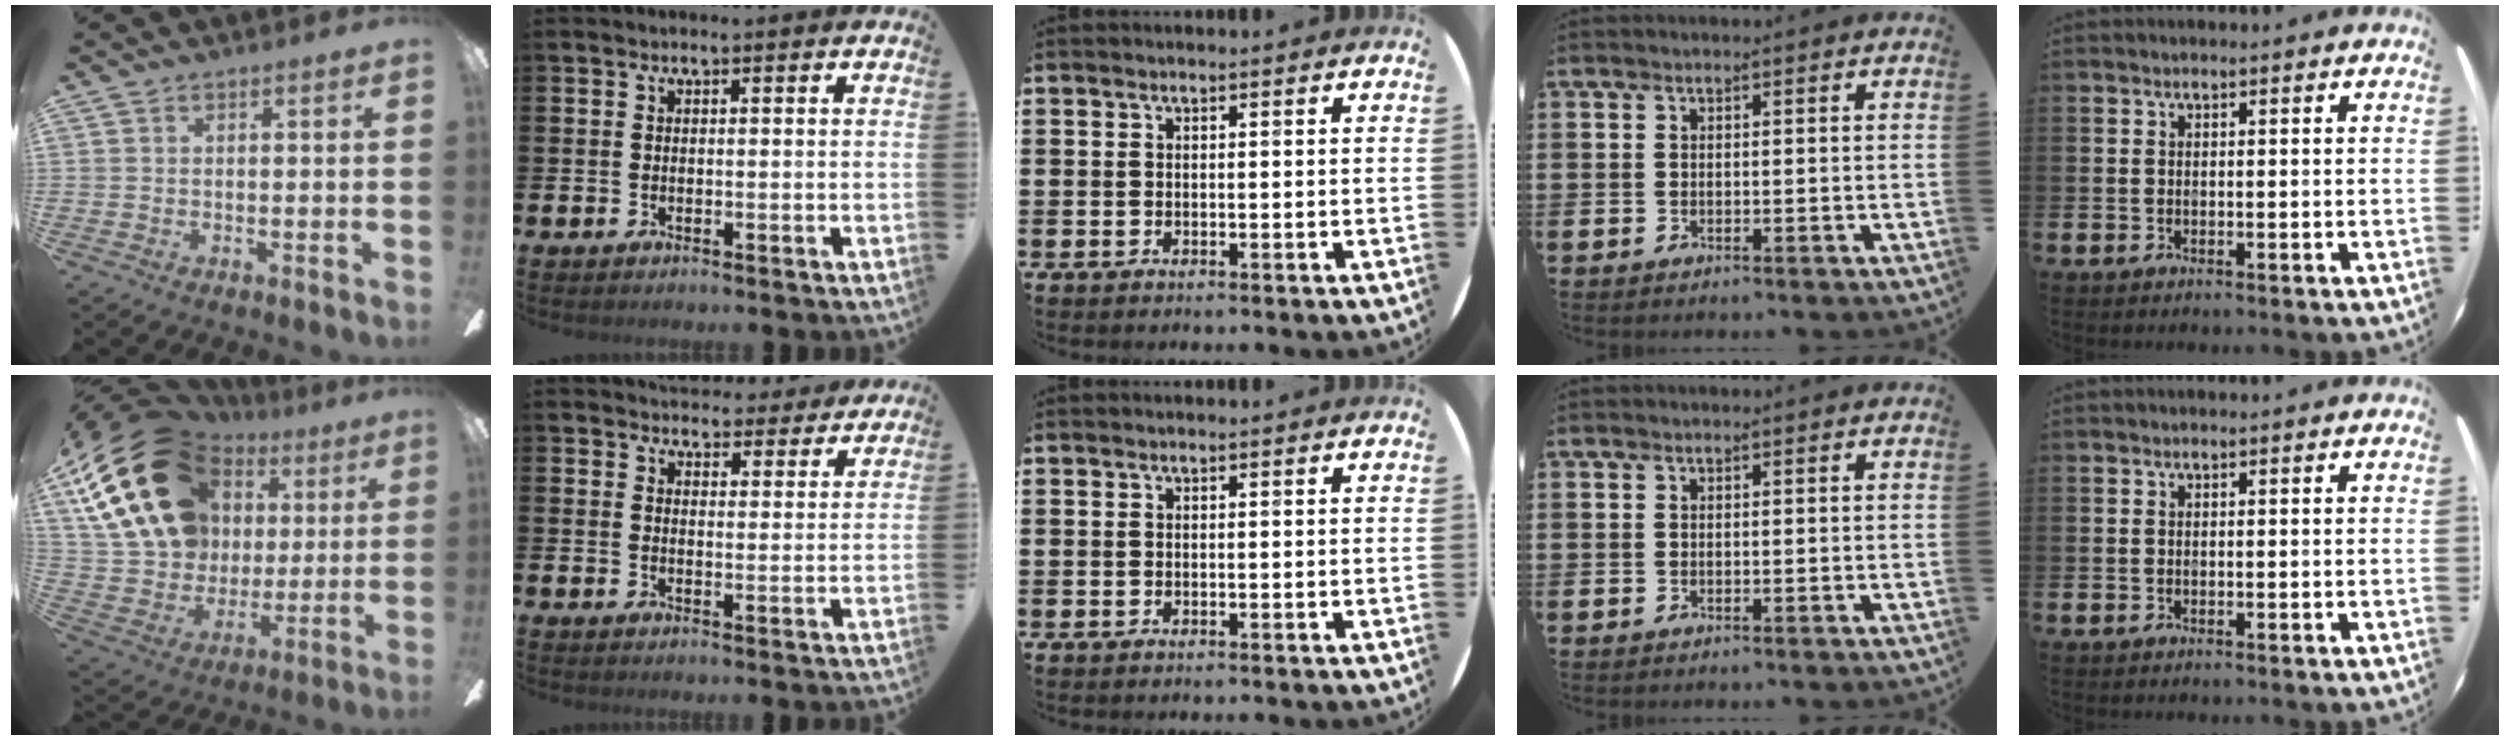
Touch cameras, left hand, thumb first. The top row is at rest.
{"thumb": {"total": 24.9, "force": [9.6, 18.6, 13.5], "torque": [-0.266, -0.026, 0.191]}, "index": {"total": 4.6, "force": [4.4, 1.2, 0.0], "torque": [-0.002, -0.031, 0.079]}}